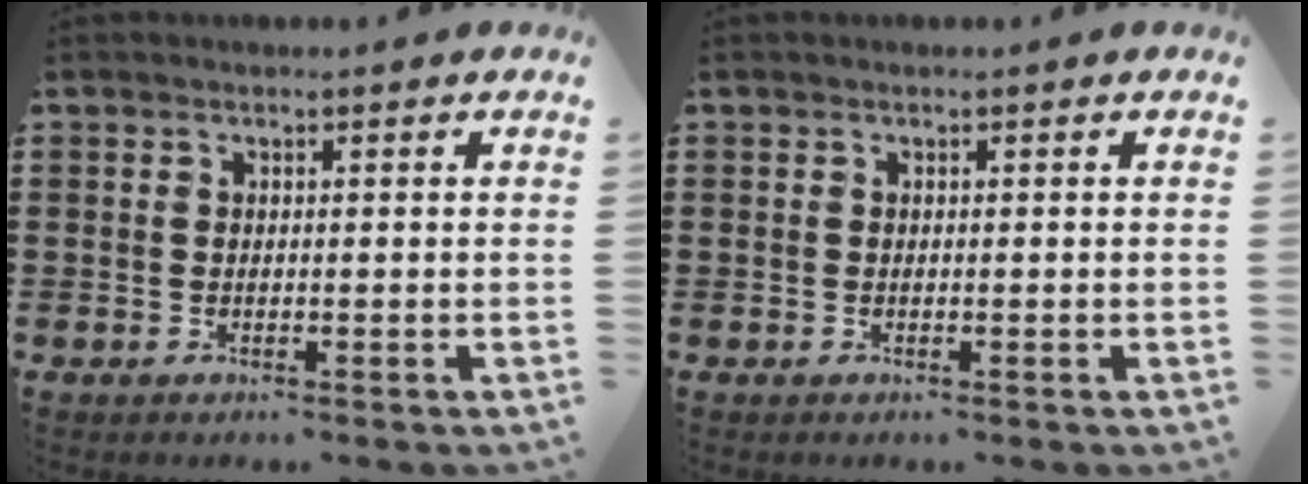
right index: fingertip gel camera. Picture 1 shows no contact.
{"total": 0.0}